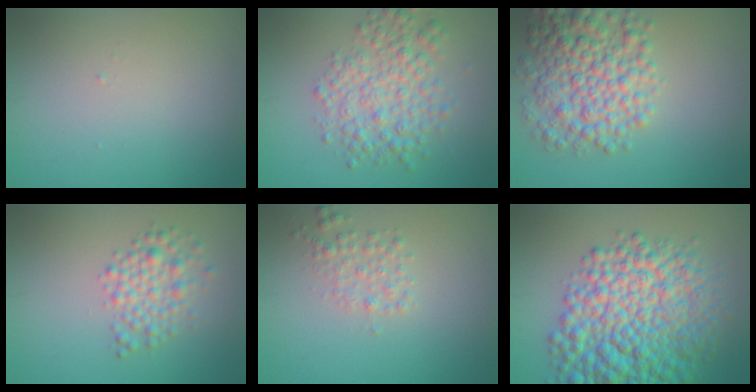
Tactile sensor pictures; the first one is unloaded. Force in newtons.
{"total": 4.7, "press": 4.7, "slide": 0.1}
{"total": 6.7, "press": 6.7, "slide": 0.1}
{"total": 2.9, "press": 2.9, "slide": 0.1}
{"total": 1.7, "press": 1.7, "slide": 0.1}
{"total": 12.2, "press": 12.2, "slide": 0.3}